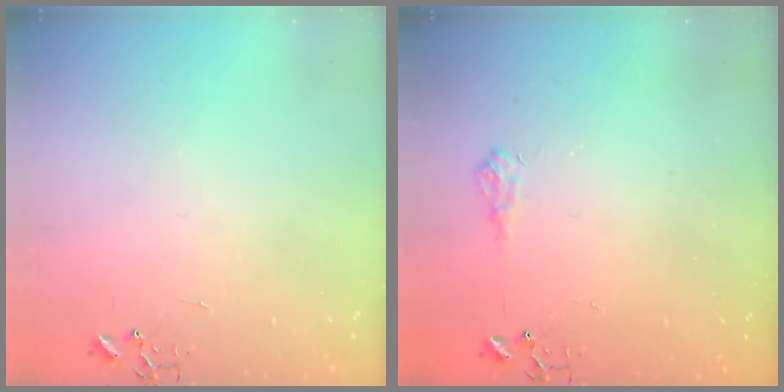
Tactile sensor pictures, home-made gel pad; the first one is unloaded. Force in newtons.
{"total": 6.2, "press": 6.2, "slide": 0.9}